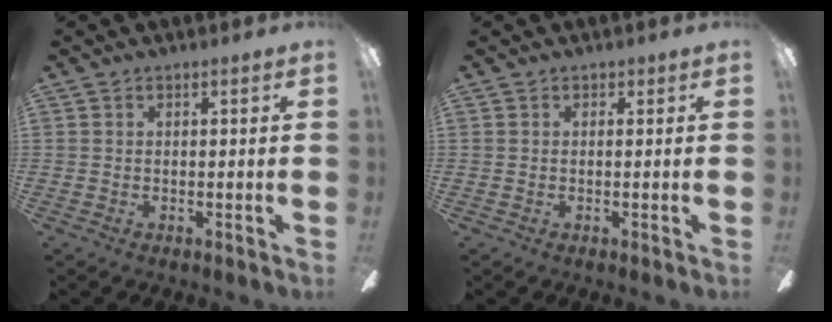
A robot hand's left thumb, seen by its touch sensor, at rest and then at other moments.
{"total": 0.0}